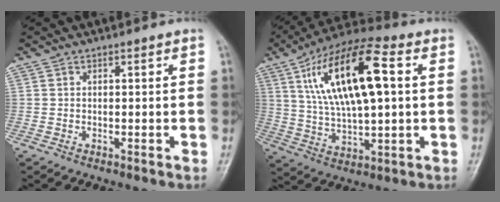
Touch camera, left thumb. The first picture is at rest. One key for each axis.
{"total": 19.4, "fx": 4.9, "fy": 7.4, "fz": 17.2, "tx": -0.304, "ty": 0.012, "tz": 0.084}